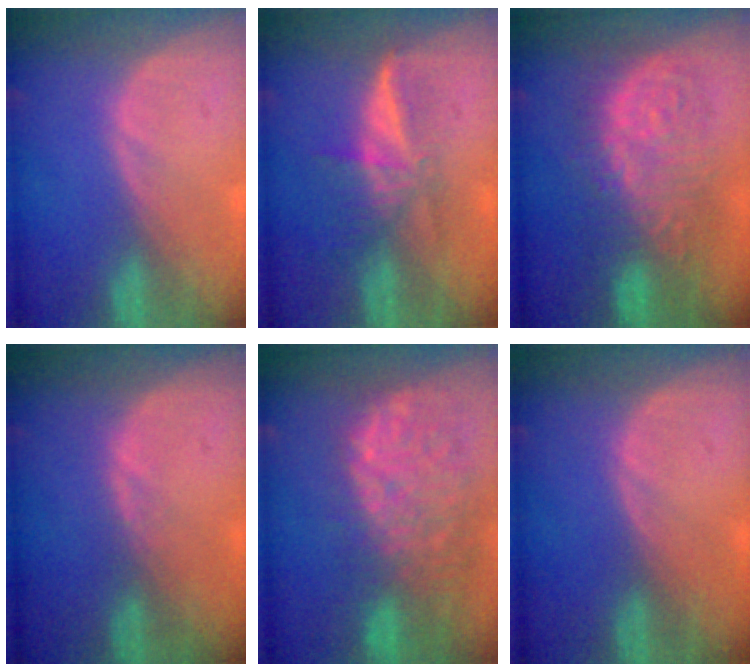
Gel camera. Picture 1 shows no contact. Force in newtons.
{"total": 5.9, "press": 5.5, "slide": 2.3}
{"total": 10.7, "press": 10.6, "slide": 0.7}
{"total": 0.8, "press": 0.8, "slide": 0.3}
{"total": 12.9, "press": 11.2, "slide": 6.5}
{"total": 0.0}